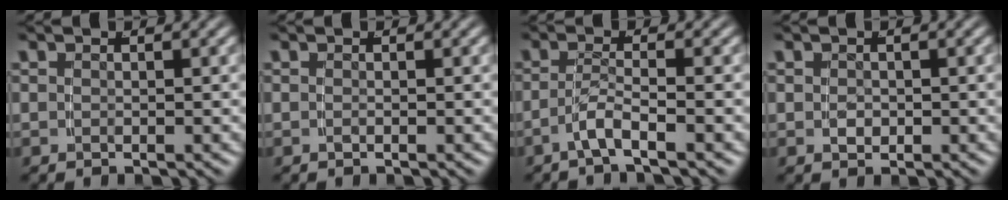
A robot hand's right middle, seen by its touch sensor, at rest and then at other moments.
{"total": 0.0}
{"total": 2.6, "force": [-2.0, -0.4, 1.7], "torque": [-0.033, -0.003, -0.032]}
{"total": 0.6, "force": [-0.2, 0.2, 0.4], "torque": [-0.011, -0.006, 0.002]}